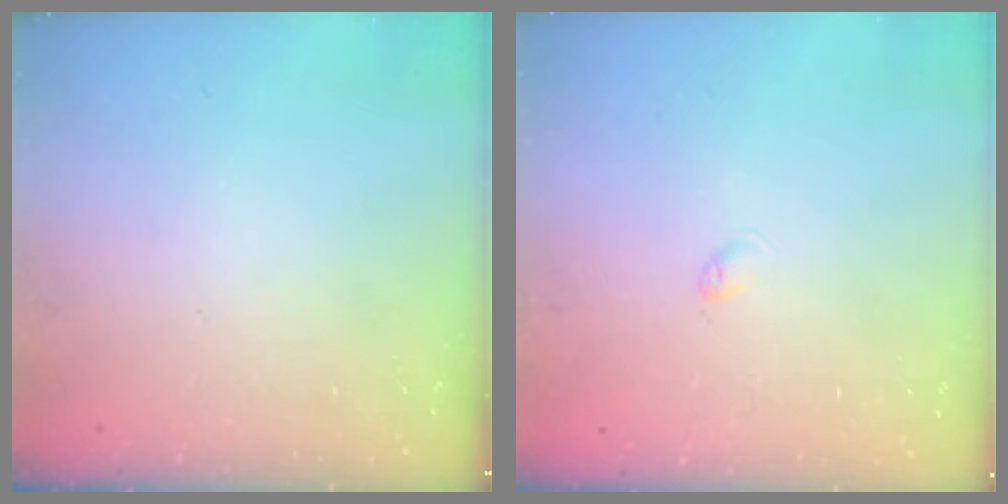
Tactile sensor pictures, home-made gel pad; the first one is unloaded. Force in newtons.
{"total": 2.5, "press": 2.5, "slide": 0.5}